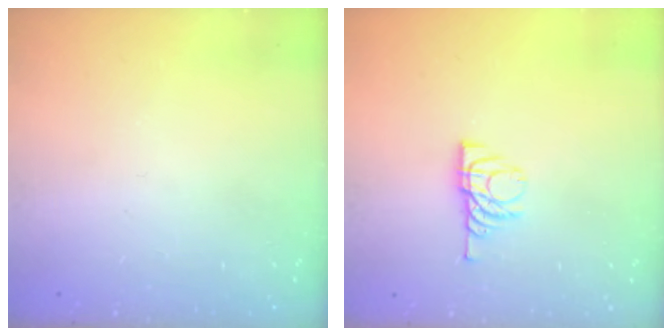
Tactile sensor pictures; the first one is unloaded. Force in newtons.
{"total": 6.1, "press": 6.1, "slide": 0.8}